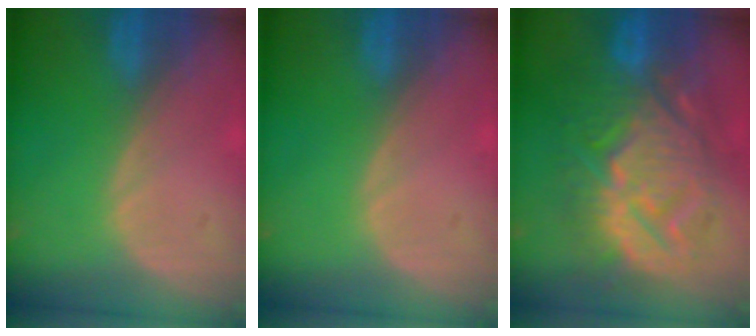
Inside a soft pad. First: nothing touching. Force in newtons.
{"total": 0.0}
{"total": 14.0, "press": 13.9, "slide": 1.4}